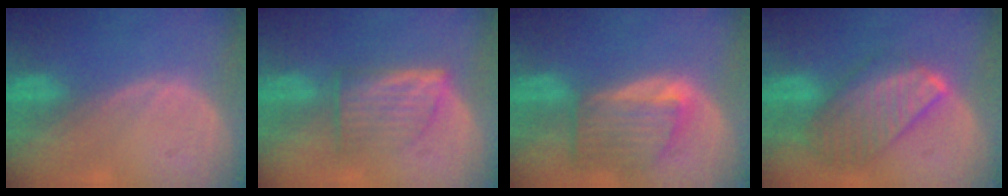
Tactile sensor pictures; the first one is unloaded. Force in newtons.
{"total": 6.3, "press": 6.0, "slide": 1.7}
{"total": 7.5, "press": 6.9, "slide": 3.1}
{"total": 9.8, "press": 8.4, "slide": 5.0}